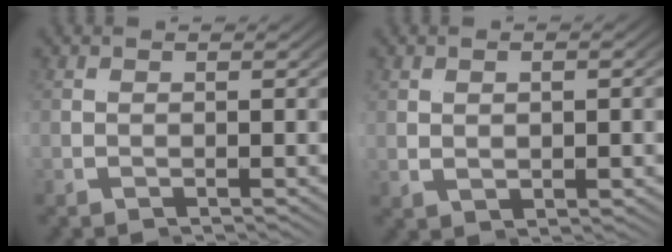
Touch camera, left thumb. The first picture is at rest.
{"total": 1.2, "force": [0.5, 0.2, 1.1], "torque": [-0.013, 0.004, 0.011]}